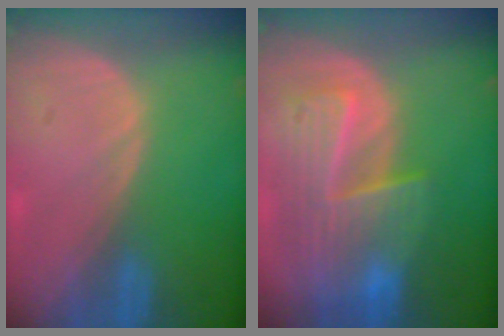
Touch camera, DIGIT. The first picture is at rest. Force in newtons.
{"total": 9.9, "press": 8.5, "slide": 5.0}